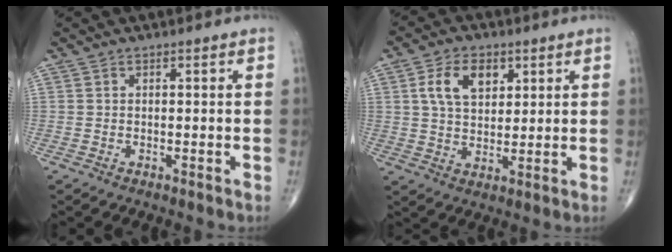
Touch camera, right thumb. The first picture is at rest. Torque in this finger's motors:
{"motor_torque": [-0.08, 0.19, 0.21, 0.07, 0.18]}